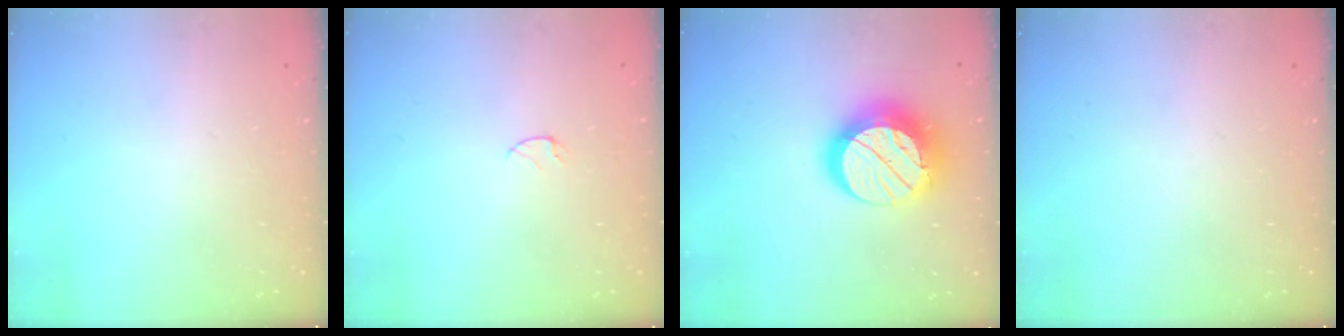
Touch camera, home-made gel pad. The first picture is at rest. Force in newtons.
{"total": 2.9, "press": 2.9, "slide": 0.3}
{"total": 16.5, "press": 16.5, "slide": 0.9}
{"total": 0.0}